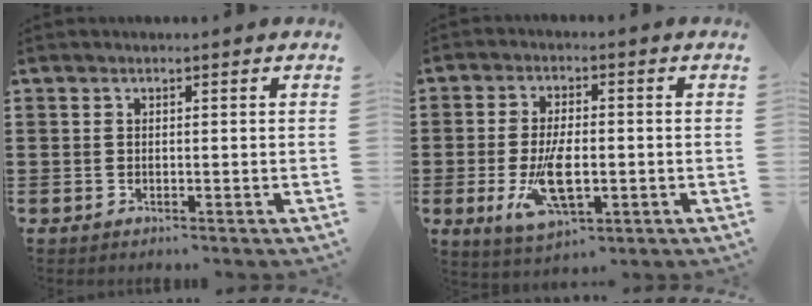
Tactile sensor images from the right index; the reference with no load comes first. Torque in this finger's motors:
{"motor_torque": [2.14, 0.00, 1.05, 0.21]}